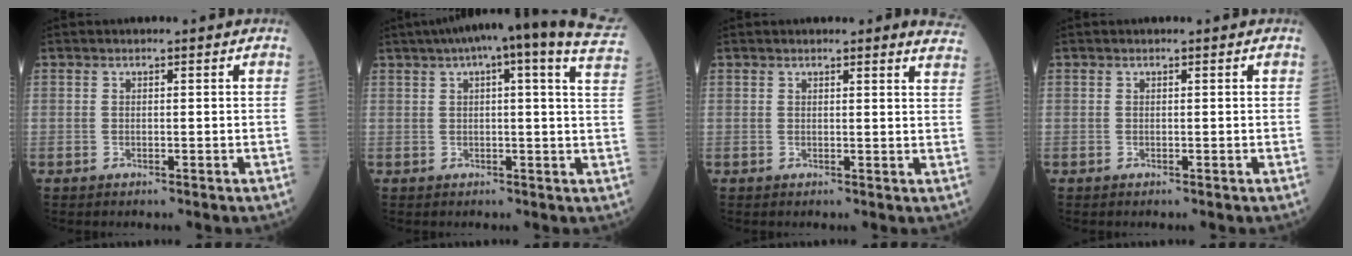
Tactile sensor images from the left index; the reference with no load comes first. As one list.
[{"total": 20.8, "force": [16.6, 1.7, 12.4], "torque": [-0.187, 0.021, 0.196]}, {"total": 8.2, "force": [7.6, 1.4, 2.7], "torque": [-0.016, -0.012, 0.066]}, {"total": 0.0}]